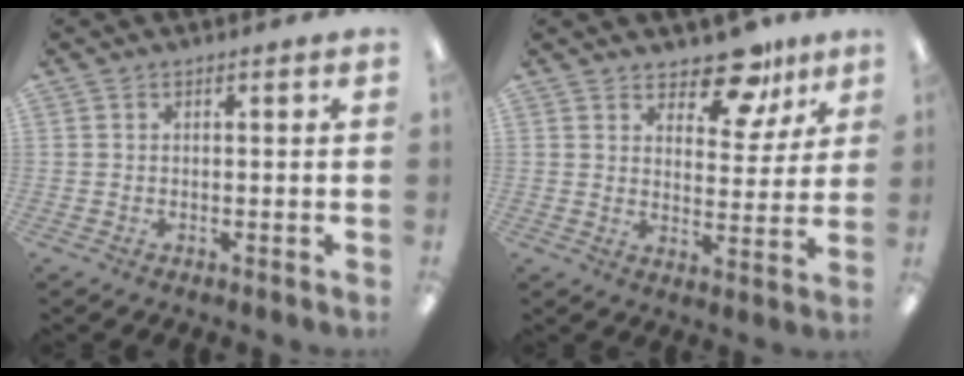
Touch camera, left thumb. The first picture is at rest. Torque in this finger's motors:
{"motor_torque": [0.12, 0.26, -0.42, -0.11, 0.03]}